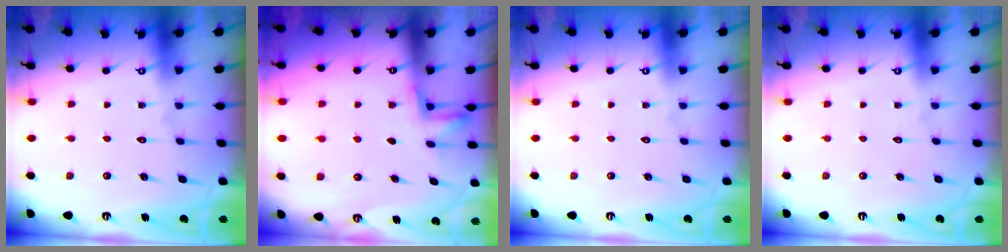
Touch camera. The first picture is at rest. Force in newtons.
{"total": 2.6, "press": 2.5, "slide": 0.7}
{"total": 0.0}
{"total": 0.0}